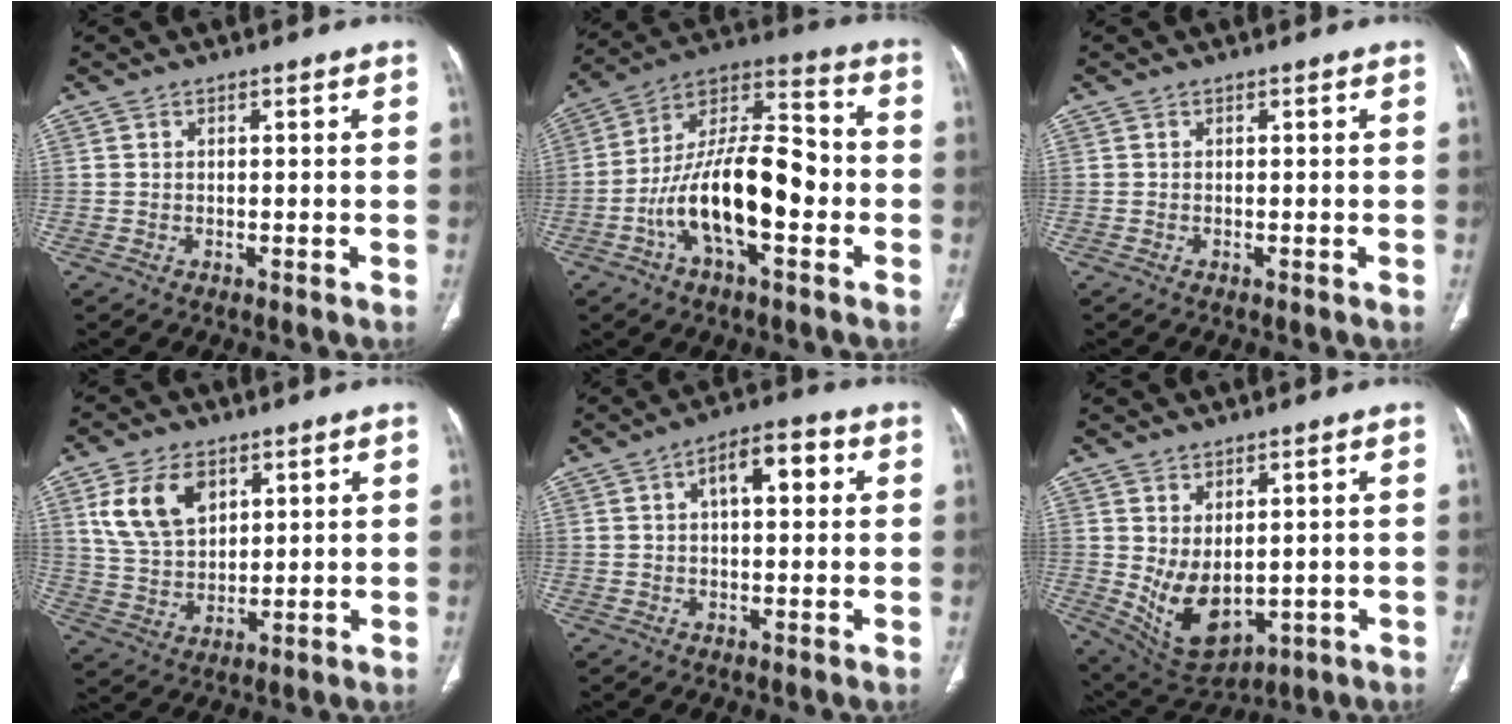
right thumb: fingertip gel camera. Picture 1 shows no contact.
{"total": 19.2, "force": [-4.8, 8.4, 16.6], "torque": [-0.280, 0.048, -0.086]}
{"total": 0.0}
{"total": 11.5, "force": [5.0, 7.3, 7.4], "torque": [-0.122, -0.014, 0.105]}
{"total": 7.7, "force": [2.1, 3.6, 6.5], "torque": [-0.079, 0.015, 0.025]}
{"total": 10.1, "force": [-0.1, 6.2, 8.0], "torque": [-0.125, -0.014, 0.033]}